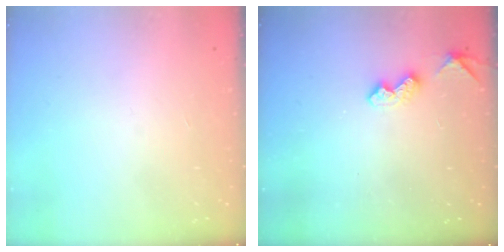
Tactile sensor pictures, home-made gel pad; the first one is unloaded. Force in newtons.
{"total": 4.9, "press": 4.8, "slide": 0.7}